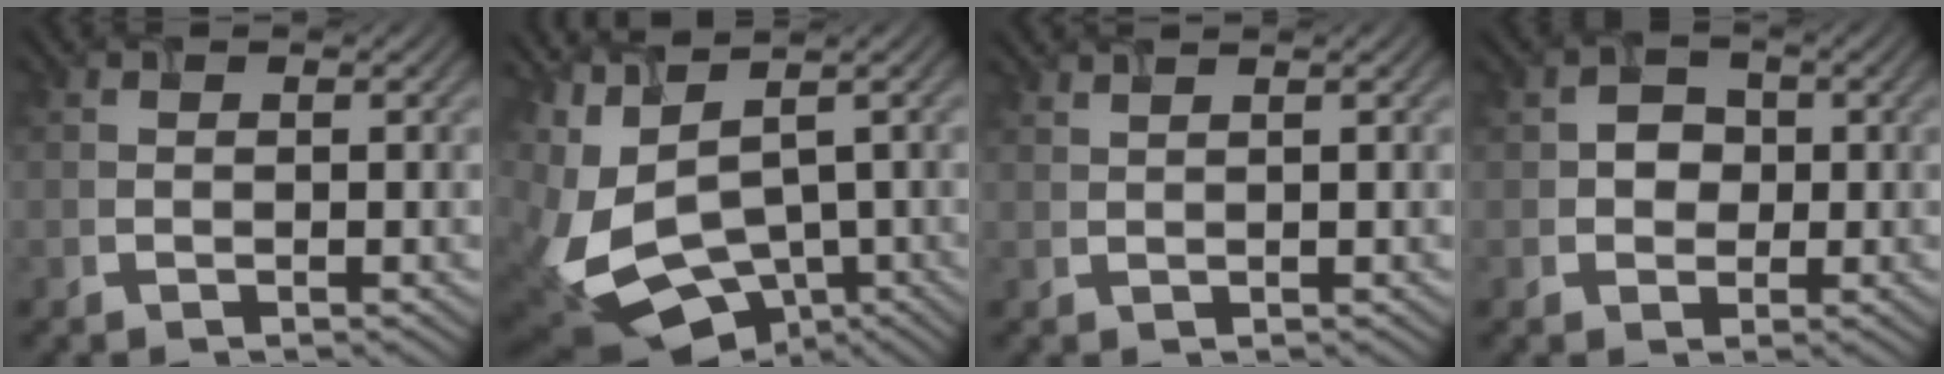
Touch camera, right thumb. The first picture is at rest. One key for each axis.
{"total": 12.5, "fx": -3.9, "fy": 6.6, "fz": 9.9, "tx": -0.266, "ty": -0.029, "tz": -0.018}
{"total": 1.0, "fx": 0.7, "fy": -0.7, "fz": 0.0, "tx": -0.006, "ty": 0.008, "tz": 0.020}
{"total": 2.1, "fx": -0.2, "fy": 1.9, "fz": 0.9, "tx": -0.014, "ty": 0.008, "tz": -0.004}